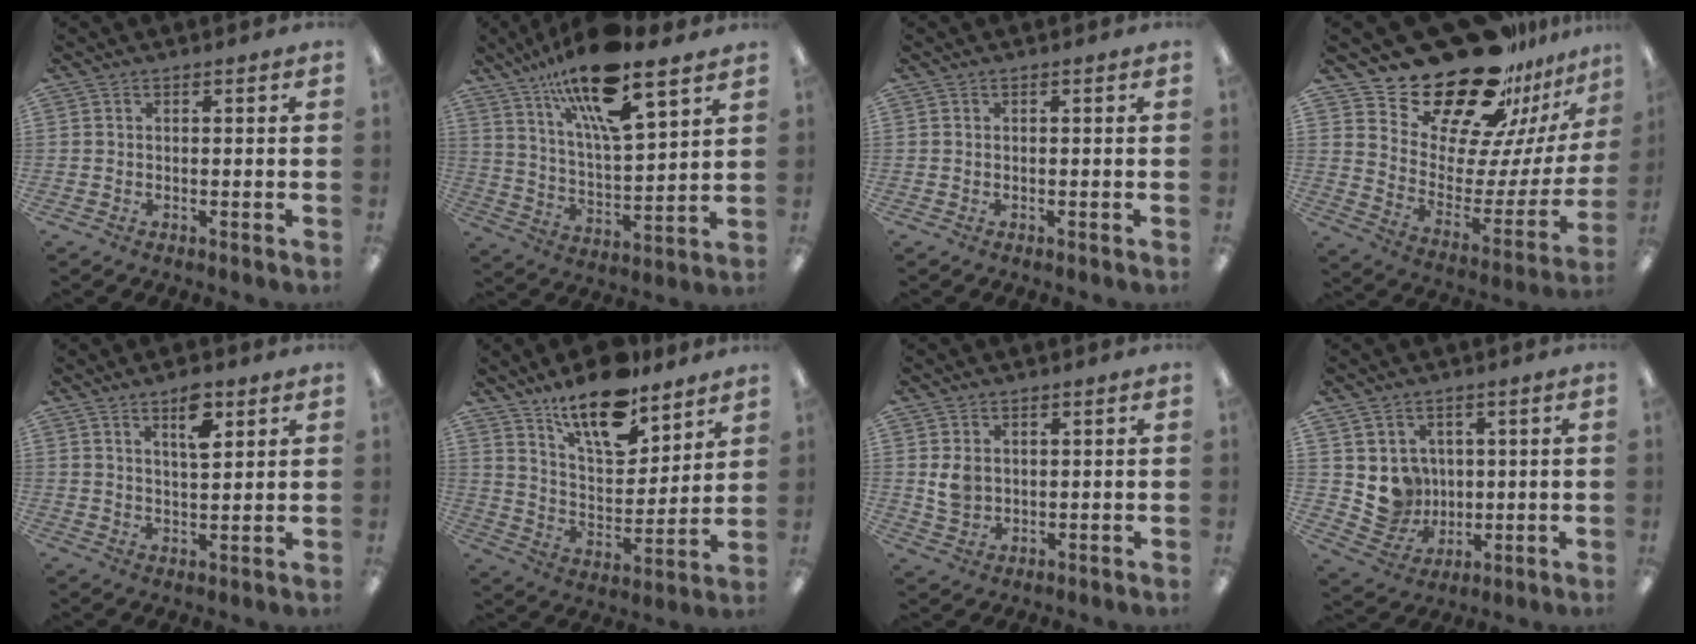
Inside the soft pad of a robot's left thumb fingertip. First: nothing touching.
{"total": 18.0, "force": [13.4, 4.0, 11.4], "torque": [-0.202, -0.076, 0.222]}
{"total": 0.0}
{"total": 25.0, "force": [21.0, 9.8, 9.4], "torque": [-0.151, -0.157, 0.375]}
{"total": 7.3, "force": [4.3, 3.0, 5.1], "torque": [-0.070, -0.016, 0.068]}
{"total": 16.7, "force": [12.7, 6.2, 8.9], "torque": [-0.150, -0.076, 0.219]}
{"total": 4.7, "force": [1.5, 3.6, 2.5], "torque": [-0.044, 0.002, 0.030]}
{"total": 7.5, "force": [2.4, 7.1, 0.8], "torque": [-0.014, -0.016, 0.057]}